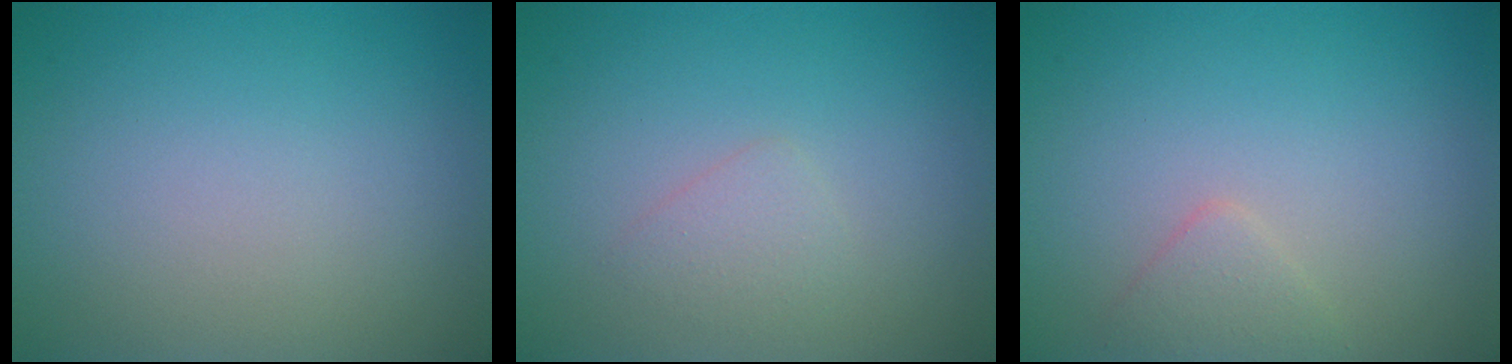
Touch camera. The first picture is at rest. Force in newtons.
{"total": 1.3, "press": 1.3, "slide": 0.1}
{"total": 1.4, "press": 1.4, "slide": 0.1}